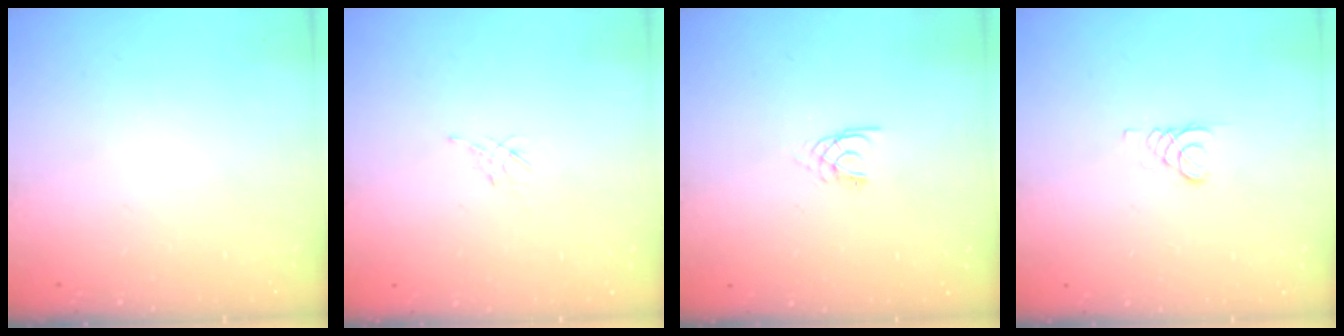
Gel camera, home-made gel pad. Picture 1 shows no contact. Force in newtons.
{"total": 2.1, "press": 2.0, "slide": 0.5}
{"total": 1.7, "press": 1.7, "slide": 0.3}
{"total": 0.7, "press": 0.7, "slide": 0.1}